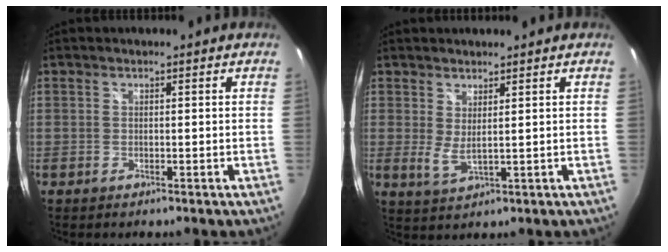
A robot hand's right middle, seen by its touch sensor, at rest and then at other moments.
{"total": 3.3, "force": [1.5, 0.6, 2.8], "torque": [-0.054, -0.011, 0.026]}